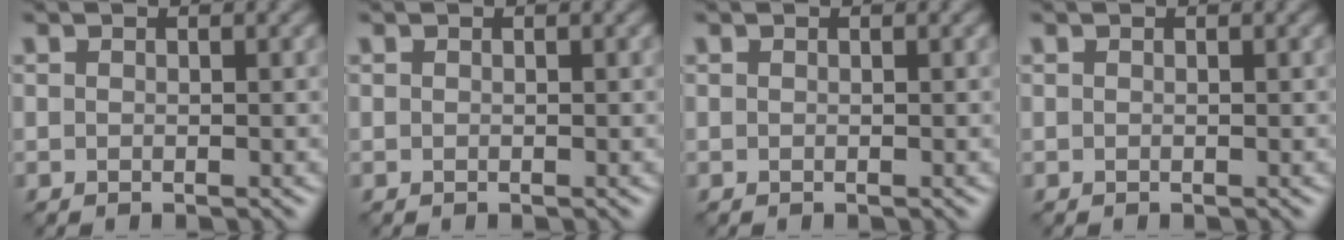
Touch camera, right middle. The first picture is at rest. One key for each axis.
{"total": 0.0}
{"total": 0.0}
{"total": 0.0}